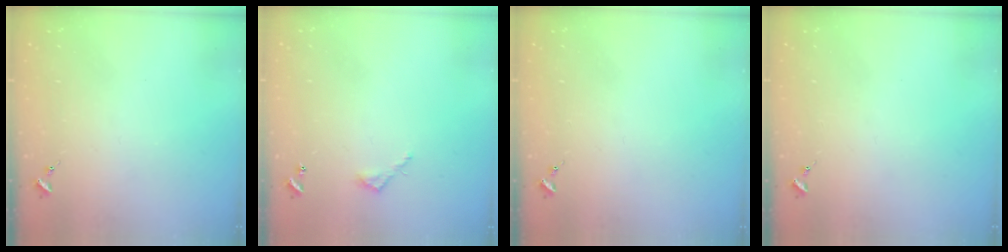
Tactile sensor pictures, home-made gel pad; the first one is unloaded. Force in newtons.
{"total": 3.9, "press": 3.9, "slide": 0.3}
{"total": 0.0}
{"total": 0.0}